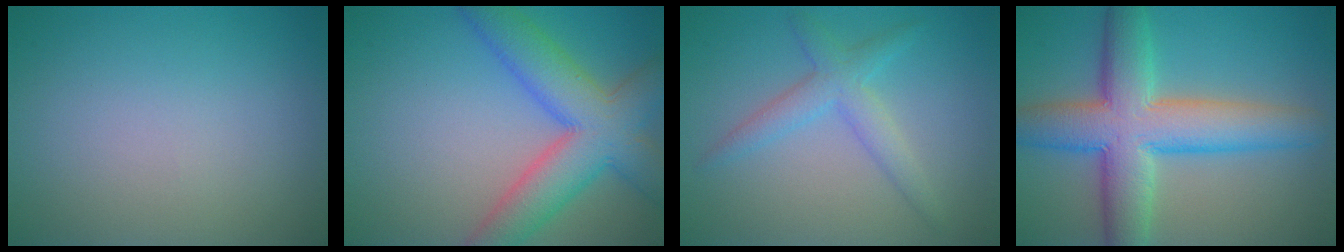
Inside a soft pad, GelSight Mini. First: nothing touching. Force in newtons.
{"total": 8.4, "press": 8.4, "slide": 0.3}
{"total": 3.0, "press": 3.0, "slide": 0.1}
{"total": 9.4, "press": 9.4, "slide": 0.3}